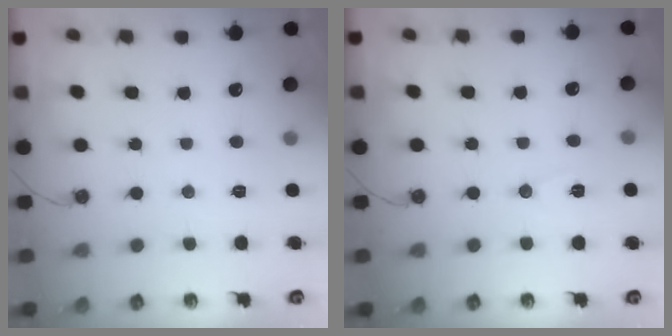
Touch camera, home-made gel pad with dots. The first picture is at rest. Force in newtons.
{"total": 7.4, "press": 5.8, "slide": 4.5}